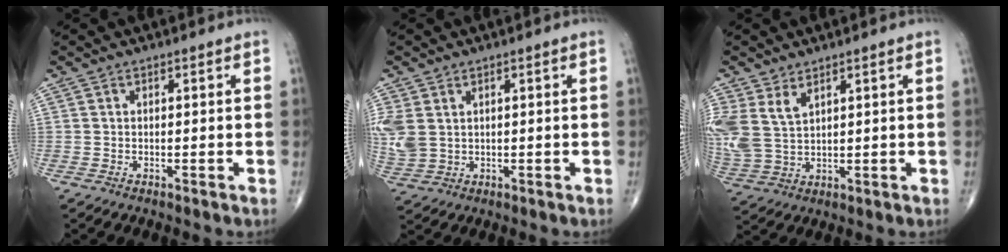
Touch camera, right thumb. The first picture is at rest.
{"total": 6.9, "force": [1.5, 5.1, 4.4], "torque": [-0.111, -0.001, 0.043]}
{"total": 8.5, "force": [4.0, 4.9, 5.6], "torque": [-0.128, -0.008, 0.096]}